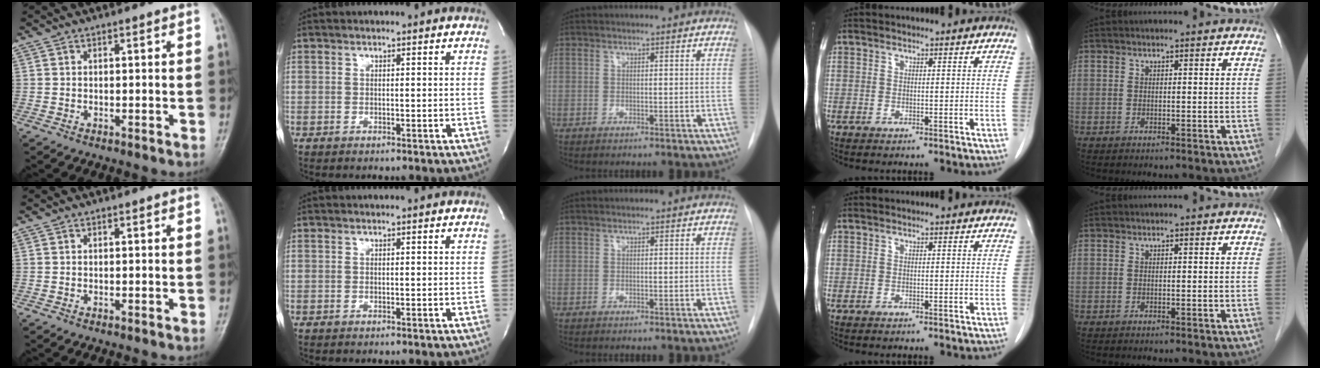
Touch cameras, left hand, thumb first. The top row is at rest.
{}